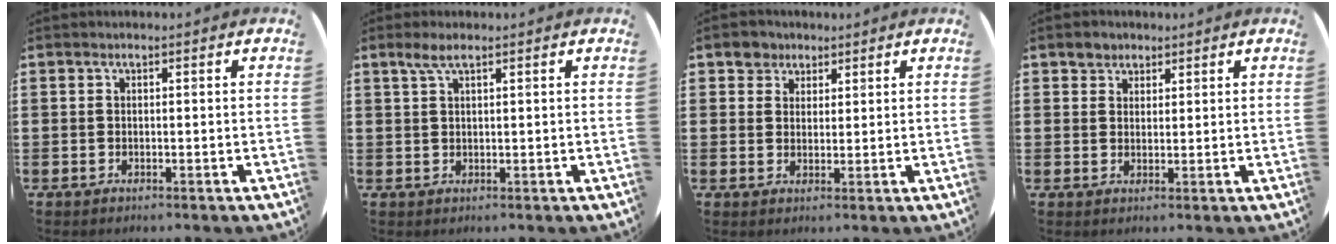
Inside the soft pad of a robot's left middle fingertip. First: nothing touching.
{"total": 2.3, "force": [1.5, 0.4, 1.7], "torque": [-0.036, 0.005, 0.026]}
{"total": 3.0, "force": [2.2, 2.1, 0.0], "torque": [-0.001, 0.007, 0.042]}
{"total": 2.3, "force": [1.9, 1.3, -0.2], "torque": [0.007, 0.002, 0.037]}